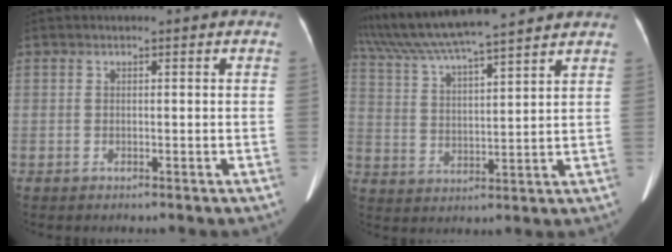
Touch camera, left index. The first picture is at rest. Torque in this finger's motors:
{"motor_torque": [0.26, -1.65, 0.78, 0.21]}